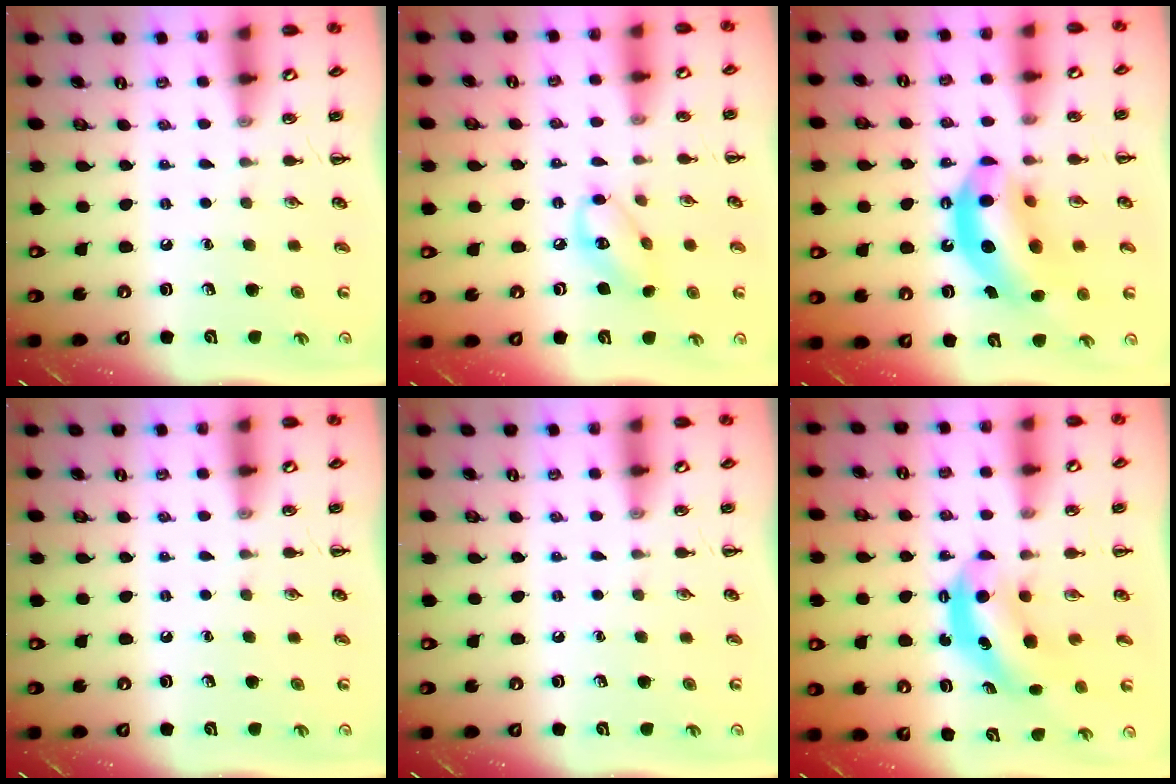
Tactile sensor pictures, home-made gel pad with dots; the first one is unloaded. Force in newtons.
{"total": 7.9, "press": 7.8, "slide": 1.3}
{"total": 15.4, "press": 14.9, "slide": 4.1}
{"total": 0.0}
{"total": 0.0}
{"total": 6.2, "press": 6.2, "slide": 0.4}